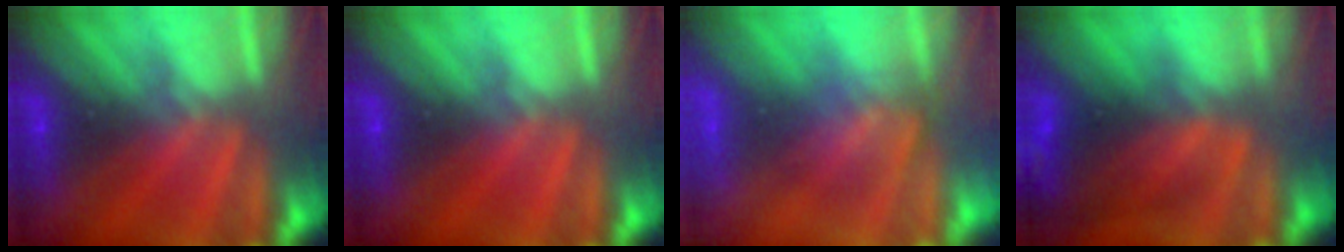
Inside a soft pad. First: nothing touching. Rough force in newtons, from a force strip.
{"total": 0.0}
{"total": 3.3}
{"total": 9.7}